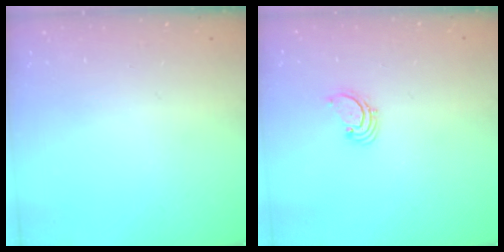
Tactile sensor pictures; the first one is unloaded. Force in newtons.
{"total": 1.7, "press": 1.7, "slide": 0.2}